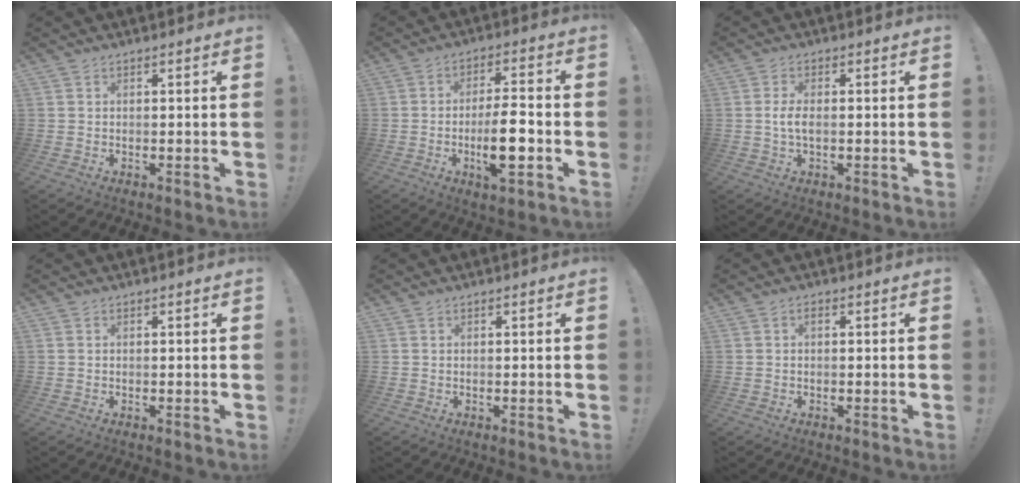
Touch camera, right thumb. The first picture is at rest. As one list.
[{"total": 11.3, "force": [-3.3, 2.8, 10.4], "torque": [-0.177, 0.004, -0.061]}, {"total": 4.2, "force": [-0.5, 1.6, 3.9], "torque": [-0.089, 0.005, -0.010]}, {"total": 0.0}, {"total": 0.0}, {"total": 0.8, "force": [-0.3, 0.4, 0.7], "torque": [-0.021, 0.007, -0.005]}]